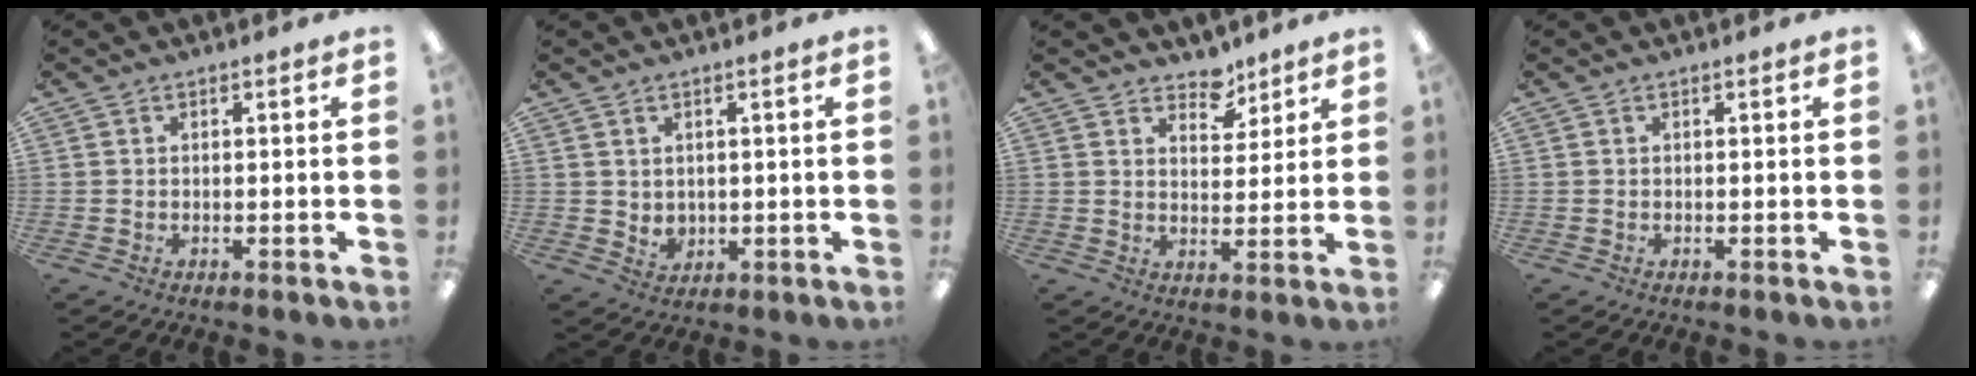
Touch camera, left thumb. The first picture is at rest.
{"total": 2.8, "force": [1.7, 2.0, 0.8], "torque": [-0.011, -0.009, 0.031]}
{"total": 6.3, "force": [5.1, 3.2, 1.8], "torque": [-0.010, -0.033, 0.090]}
{"total": 0.0}